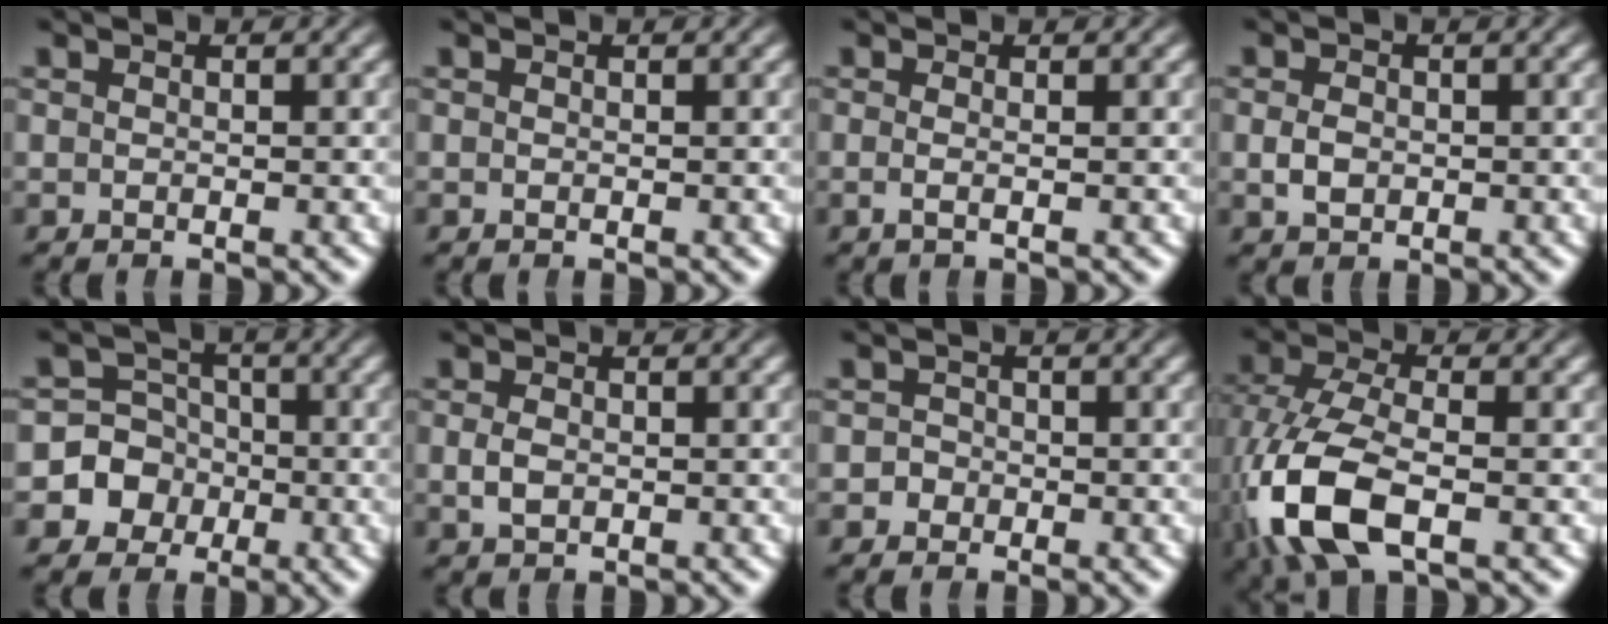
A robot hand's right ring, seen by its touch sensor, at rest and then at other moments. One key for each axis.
{"total": 0.0}
{"total": 1.0, "fx": -0.5, "fy": -0.1, "fz": 0.8, "tx": -0.035, "ty": -0.017, "tz": -0.006}
{"total": 0.9, "fx": -0.1, "fy": 0.7, "fz": 0.6, "tx": -0.020, "ty": -0.012, "tz": 0.005}
{"total": 9.8, "fx": -2.3, "fy": 9.2, "fz": 2.6, "tx": -0.088, "ty": -0.038, "tz": -0.041}
{"total": 0.8, "fx": -0.1, "fy": 0.5, "fz": 0.6, "tx": -0.023, "ty": -0.012, "tz": 0.007}
{"total": 1.6, "fx": -0.7, "fy": 1.4, "fz": -0.3, "tx": -0.002, "ty": -0.008, "tz": -0.015}
{"total": 8.0, "fx": -1.6, "fy": 4.6, "fz": 6.4, "tx": -0.180, "ty": -0.045, "tz": 0.000}